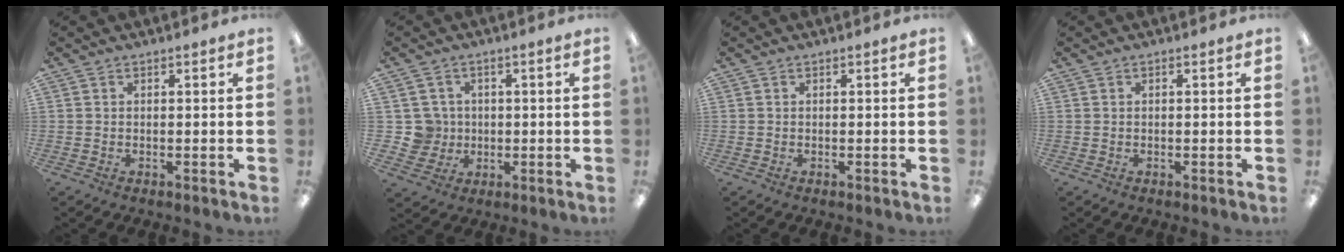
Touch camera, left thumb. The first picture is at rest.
{"total": 6.3, "force": [1.3, 6.1, 0.7], "torque": [-0.027, 0.004, 0.029]}
{"total": 0.0}
{"total": 0.0}